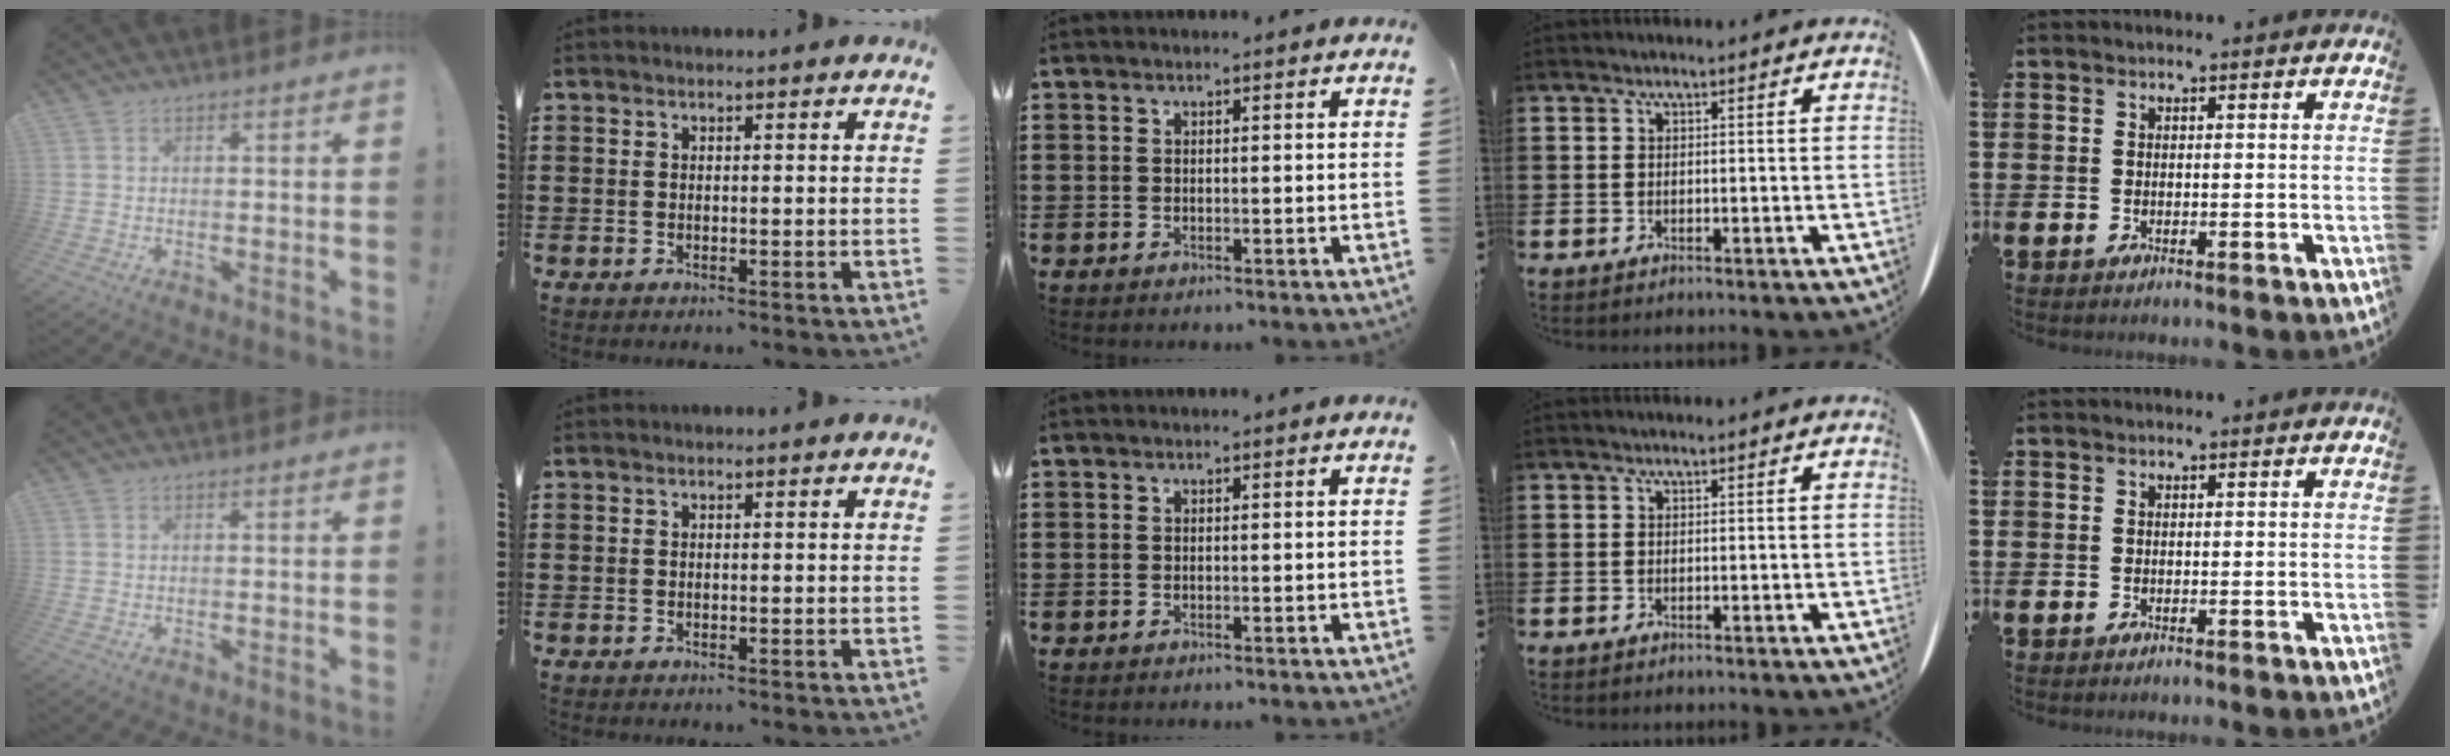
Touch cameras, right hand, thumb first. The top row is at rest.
{}